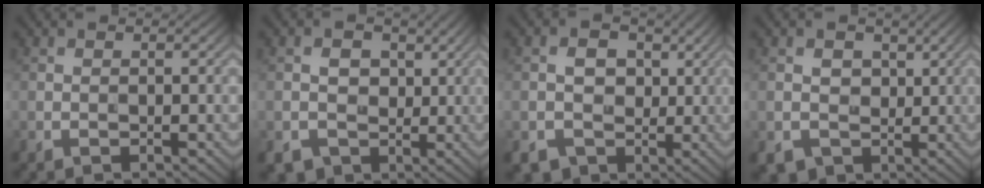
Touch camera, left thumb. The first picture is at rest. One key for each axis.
{"total": 4.6, "fx": -0.2, "fy": 4.3, "fz": 1.5, "tx": -0.030, "ty": -0.003, "tz": -0.009}
{"total": 5.0, "fx": -0.3, "fy": 4.6, "fz": 1.9, "tx": -0.034, "ty": -0.002, "tz": -0.012}
{"total": 3.9, "fx": 0.2, "fy": 3.7, "fz": 1.3, "tx": -0.035, "ty": -0.003, "tz": 0.002}